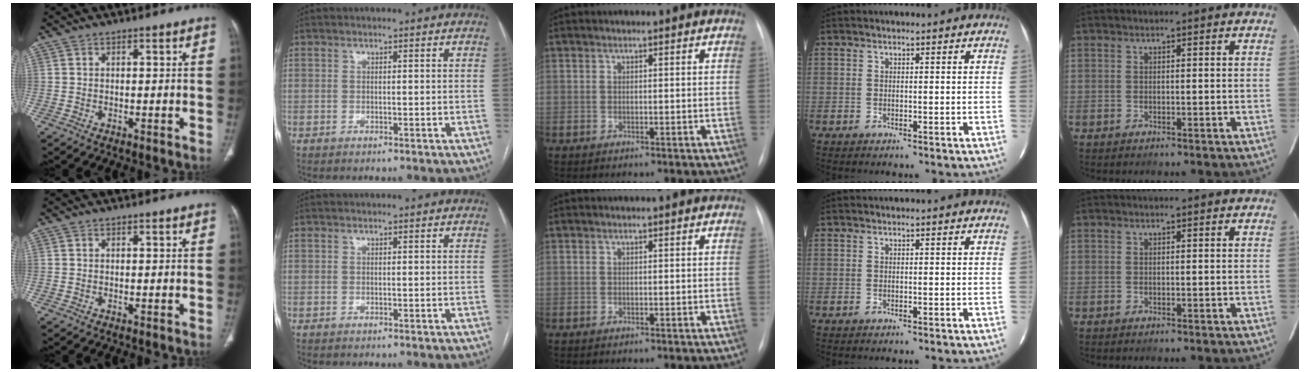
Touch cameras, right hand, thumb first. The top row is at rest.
{}